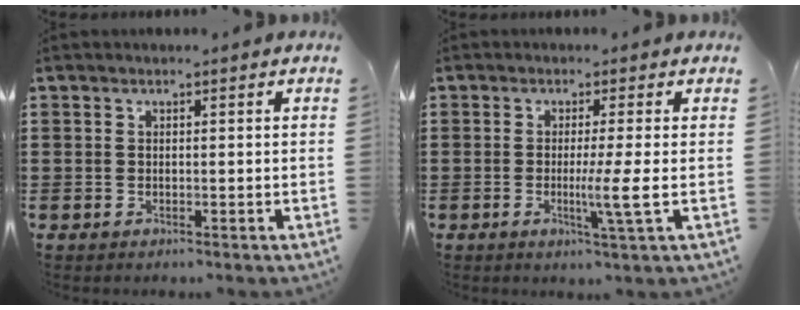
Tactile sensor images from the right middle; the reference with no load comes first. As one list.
[{"total": 4.9, "force": [-0.8, -0.7, 4.7], "torque": [-0.082, -0.015, -0.016]}]